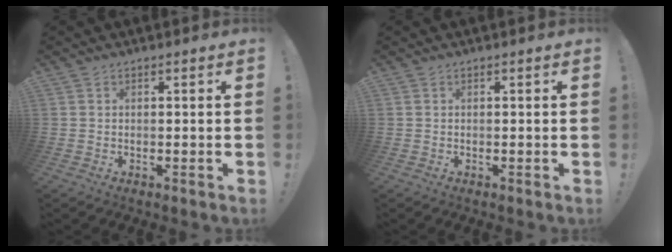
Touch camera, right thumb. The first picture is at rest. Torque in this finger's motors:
{"motor_torque": [0.00, 0.00, -0.16, 0.16, 0.03]}